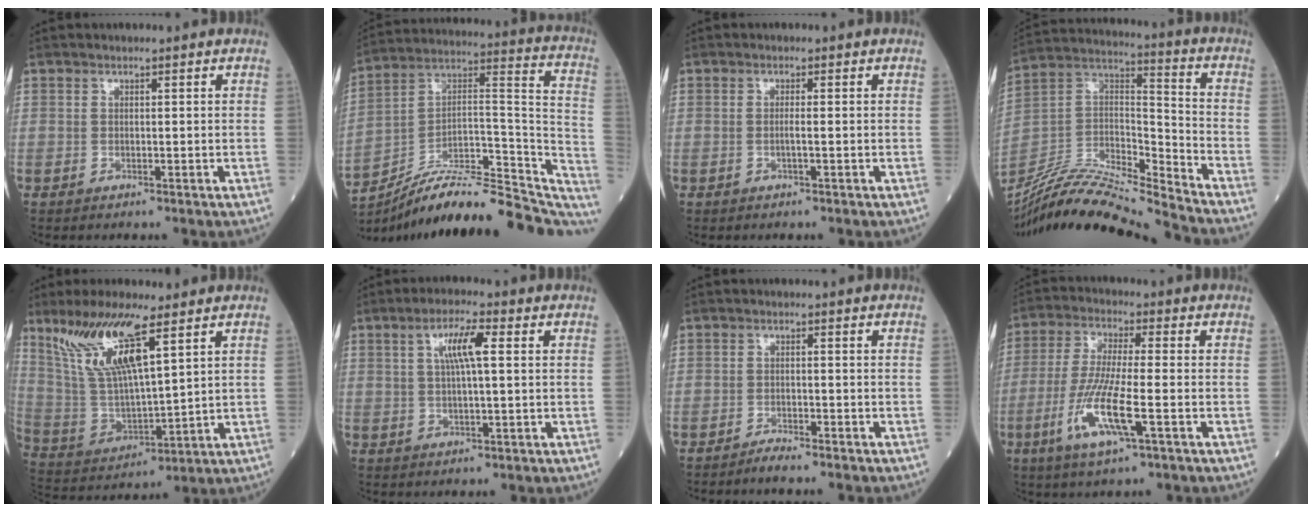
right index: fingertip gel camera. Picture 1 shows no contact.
{"total": 24.1, "force": [-21.0, 4.7, 10.7], "torque": [-0.118, 0.043, -0.322]}
{"total": 1.1, "force": [-0.2, -0.2, 1.1], "torque": [-0.022, 0.000, -0.006]}
{"total": 21.4, "force": [-20.1, -0.3, 7.3], "torque": [-0.159, 0.008, -0.359]}
{"total": 14.2, "force": [8.3, 2.4, 11.2], "torque": [-0.240, 0.001, 0.169]}
{"total": 5.7, "force": [1.5, 0.6, 5.5], "torque": [-0.103, 0.008, 0.028]}
{"total": 2.1, "force": [-2.0, -0.2, 0.7], "torque": [-0.016, -0.002, -0.035]}
{"total": 10.5, "force": [-3.7, 0.7, 9.8], "torque": [-0.203, -0.015, -0.074]}